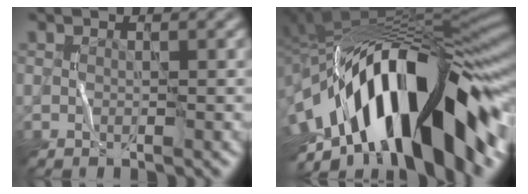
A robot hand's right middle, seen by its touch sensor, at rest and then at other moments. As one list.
[{"total": 17.2, "force": [-4.8, 7.1, 14.9], "torque": [-0.228, 0.029, -0.096]}]